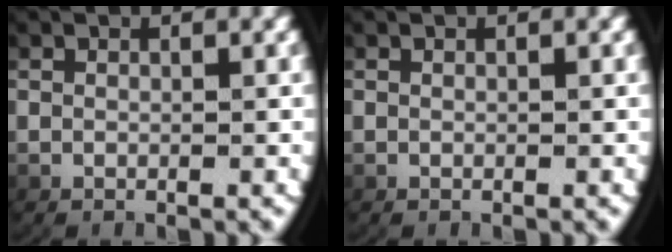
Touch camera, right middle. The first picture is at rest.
{"total": 0.0}